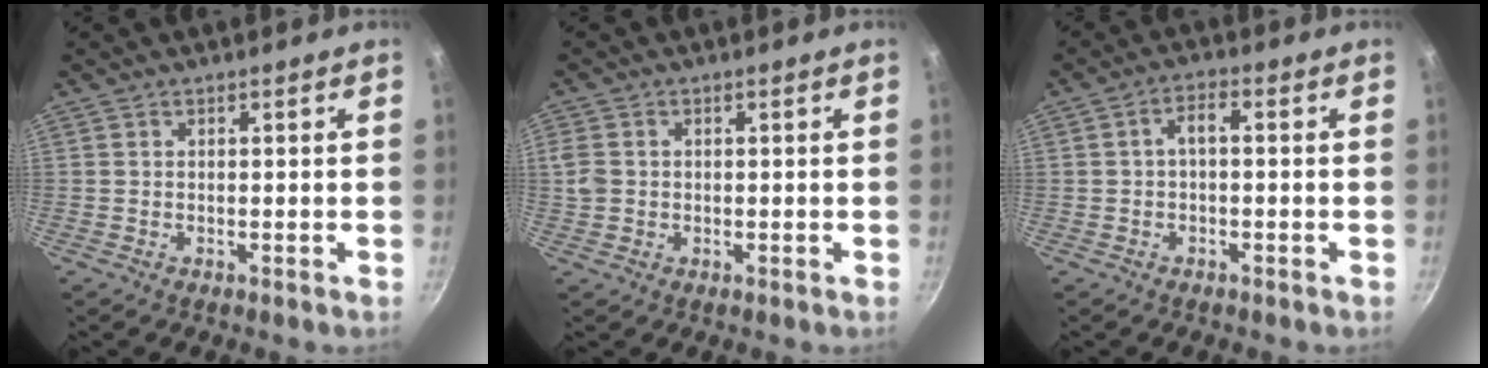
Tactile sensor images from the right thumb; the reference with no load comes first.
{"total": 3.4, "force": [0.2, 2.8, 1.8], "torque": [-0.033, 0.001, 0.004]}
{"total": 3.2, "force": [-0.4, 1.7, 2.8], "torque": [-0.051, 0.022, -0.009]}